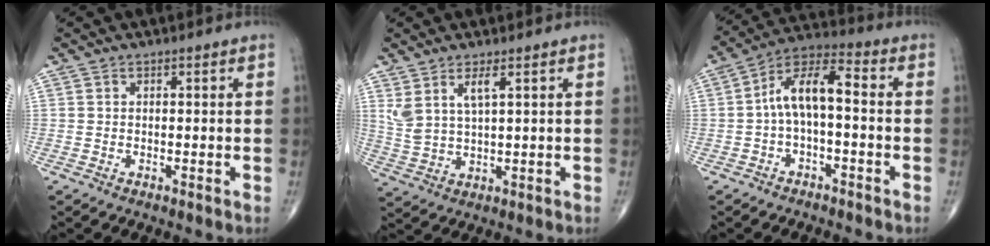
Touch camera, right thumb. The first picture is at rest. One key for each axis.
{"total": 5.6, "fx": 2.8, "fy": 1.5, "fz": 4.6, "tx": -0.104, "ty": -0.018, "tz": 0.066}
{"total": 9.6, "fx": -0.8, "fy": 4.2, "fz": 8.6, "tx": -0.155, "ty": 0.048, "tz": -0.023}